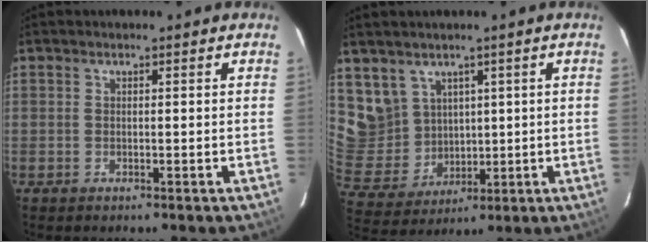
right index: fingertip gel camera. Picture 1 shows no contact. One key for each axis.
{"total": 8.6, "fx": 4.8, "fy": 7.1, "fz": 1.1, "tx": -0.025, "ty": 0.004, "tz": 0.120}